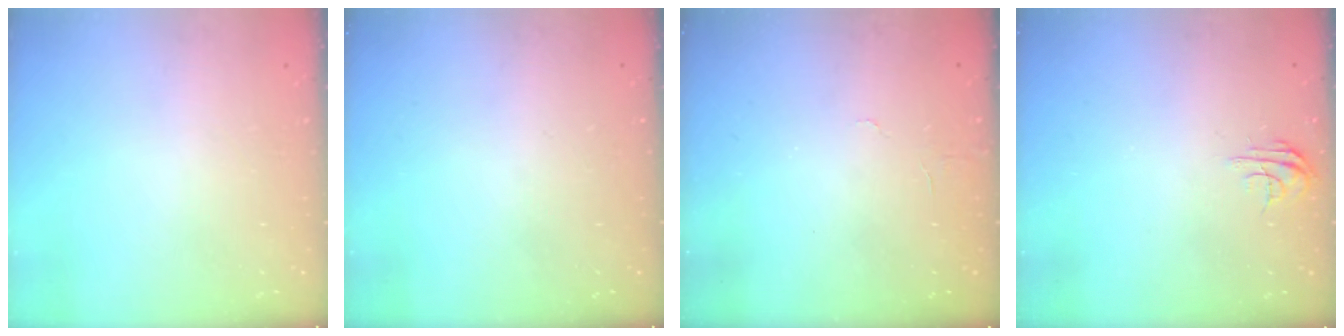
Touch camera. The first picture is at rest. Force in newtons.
{"total": 0.0}
{"total": 3.4, "press": 3.4, "slide": 0.3}
{"total": 4.5, "press": 4.5, "slide": 0.4}